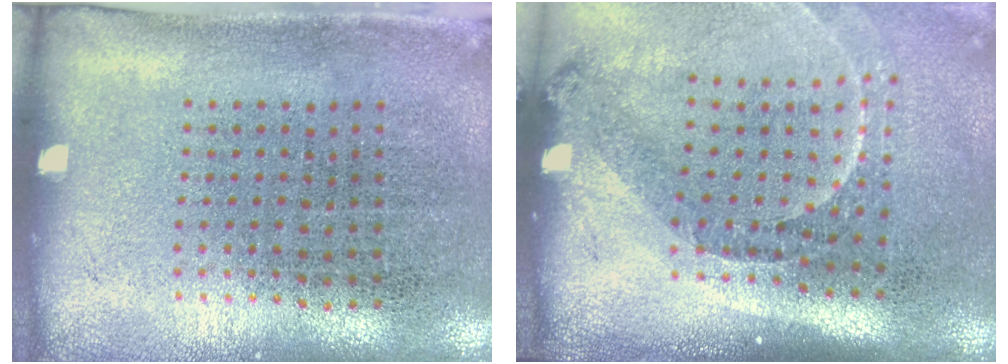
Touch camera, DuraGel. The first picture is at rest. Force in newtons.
{"total": 1.9, "press": 1.4, "slide": 1.4}